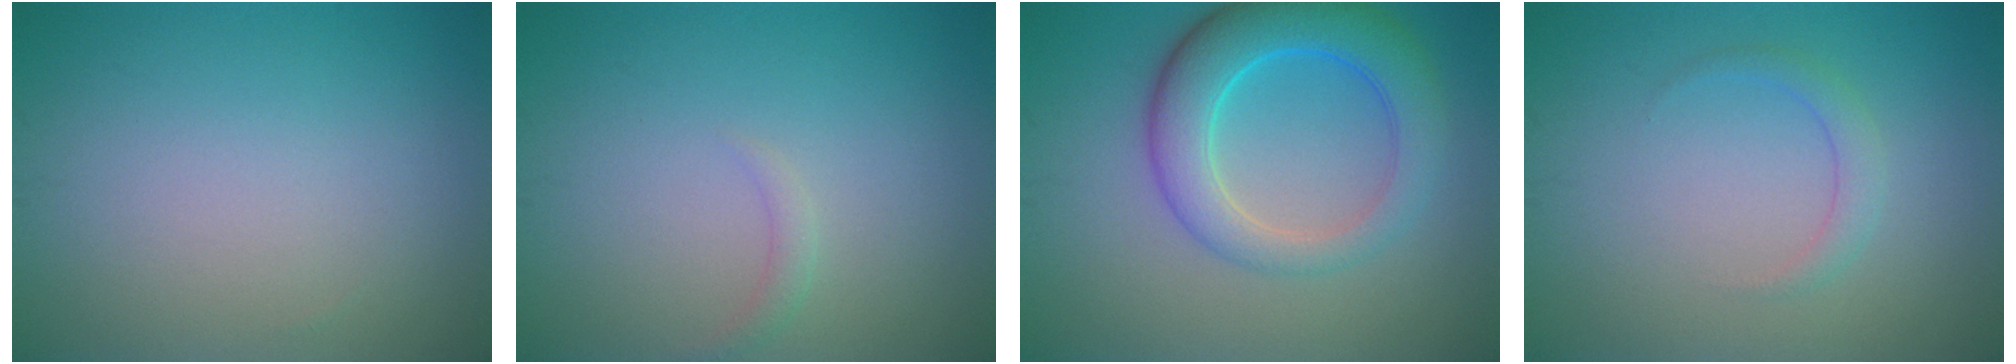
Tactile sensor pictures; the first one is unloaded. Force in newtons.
{"total": 0.9, "press": 0.9, "slide": 0.1}
{"total": 6.5, "press": 6.5, "slide": 0.1}
{"total": 1.5, "press": 1.5, "slide": 0.1}